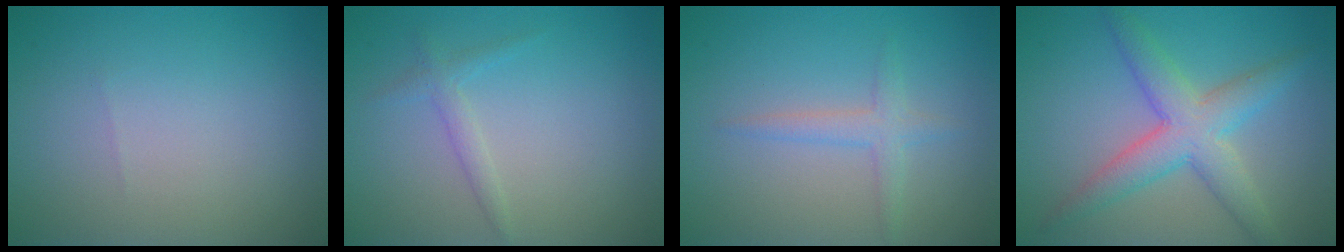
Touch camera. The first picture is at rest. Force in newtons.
{"total": 1.3, "press": 1.3, "slide": 0.1}
{"total": 1.9, "press": 1.9, "slide": 0.1}
{"total": 5.2, "press": 5.2, "slide": 0.2}